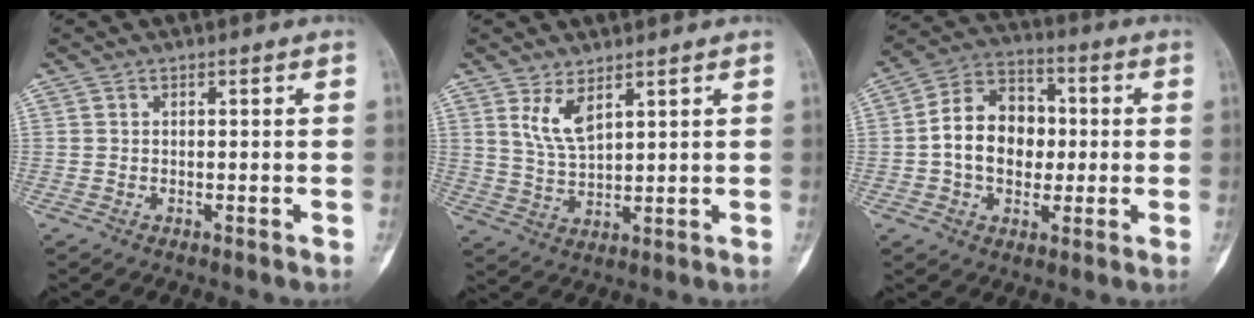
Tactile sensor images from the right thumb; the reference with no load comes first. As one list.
[{"total": 5.6, "force": [3.2, 2.2, 4.0], "torque": [-0.078, -0.023, 0.073]}, {"total": 13.2, "force": [-0.4, 9.9, 8.8], "torque": [-0.110, 0.030, -0.013]}]